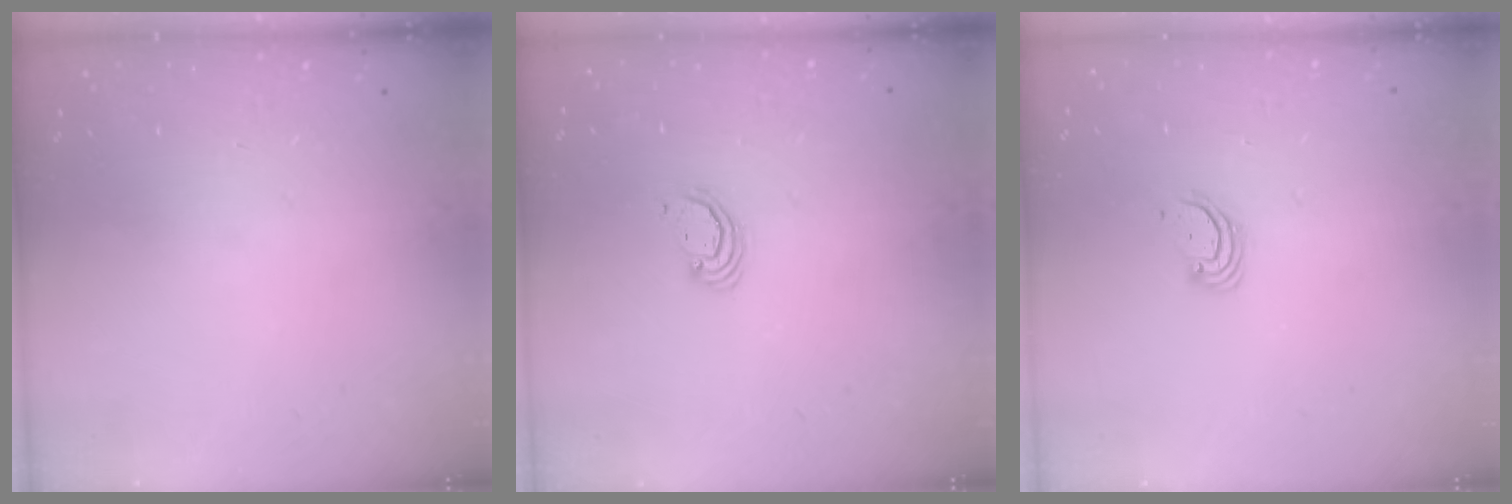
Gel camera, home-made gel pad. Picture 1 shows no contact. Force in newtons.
{"total": 2.3, "press": 2.3, "slide": 0.2}
{"total": 3.5, "press": 3.5, "slide": 0.3}